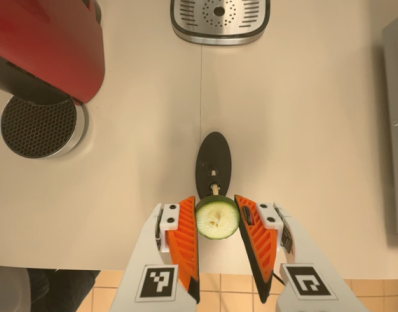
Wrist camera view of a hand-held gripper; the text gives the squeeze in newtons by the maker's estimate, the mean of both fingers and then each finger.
{"total": 8.4, "left": 8.1, "right": 8.6}